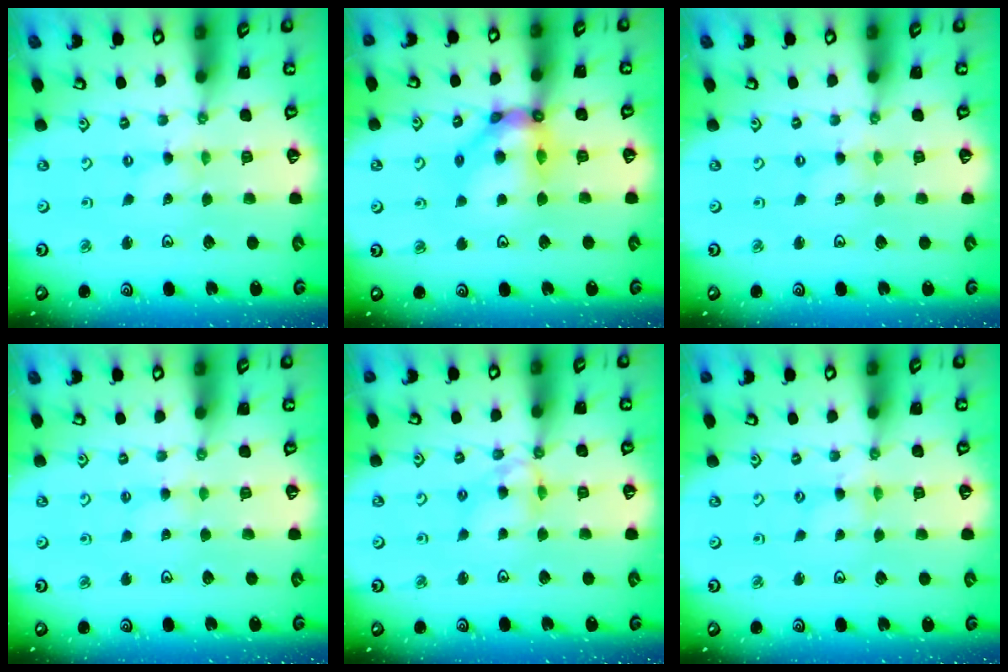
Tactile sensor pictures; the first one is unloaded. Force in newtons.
{"total": 12.9, "press": 12.8, "slide": 1.8}
{"total": 0.0}
{"total": 2.5, "press": 2.5, "slide": 0.2}
{"total": 8.5, "press": 8.5, "slide": 0.7}
{"total": 1.5, "press": 1.5, "slide": 0.3}